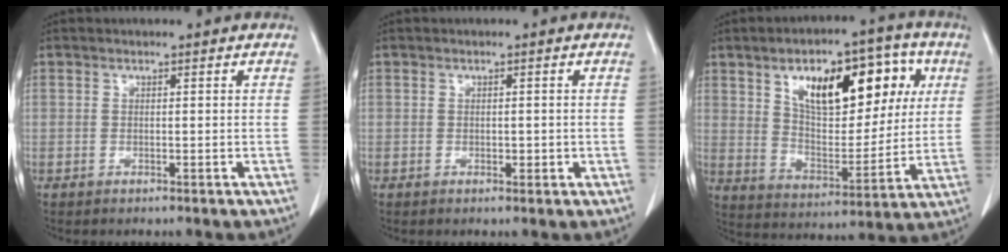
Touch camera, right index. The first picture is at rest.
{"total": 1.4, "force": [-0.3, 0.8, 1.1], "torque": [-0.014, 0.000, 0.000]}
{"total": 18.2, "force": [7.1, 8.4, 14.6], "torque": [-0.216, 0.032, 0.116]}